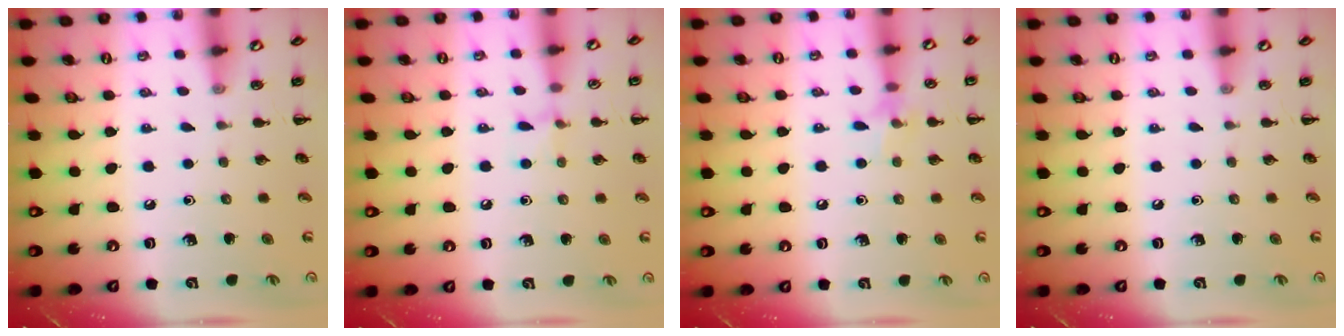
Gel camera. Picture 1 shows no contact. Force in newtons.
{"total": 5.1, "press": 4.7, "slide": 1.9}
{"total": 6.7, "press": 6.4, "slide": 1.8}
{"total": 0.0}